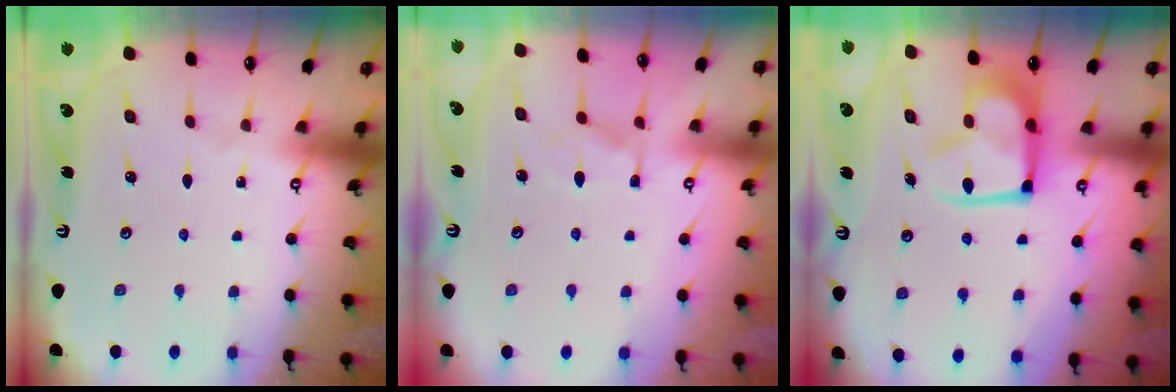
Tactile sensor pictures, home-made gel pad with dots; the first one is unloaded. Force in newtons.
{"total": 1.7, "press": 1.1, "slide": 1.4}
{"total": 12.9, "press": 12.8, "slide": 1.6}